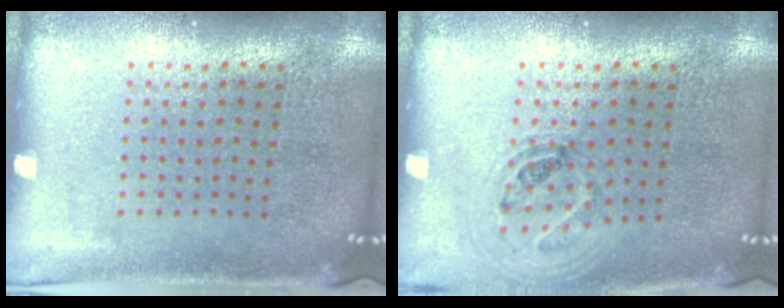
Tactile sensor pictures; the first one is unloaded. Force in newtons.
{"total": 0.9, "press": 0.9, "slide": 0.2}